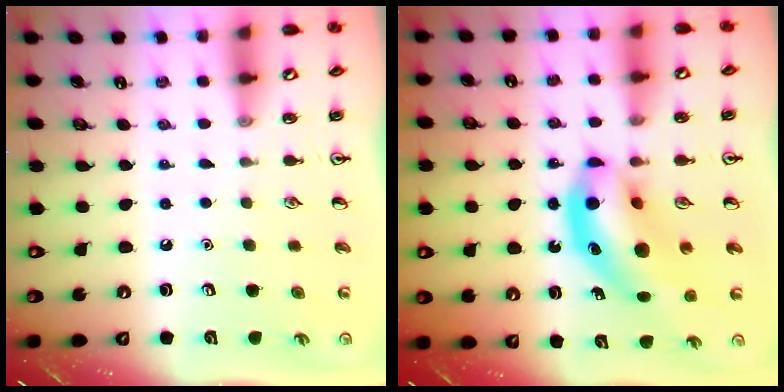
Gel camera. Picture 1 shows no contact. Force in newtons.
{"total": 12.5, "press": 11.9, "slide": 3.6}